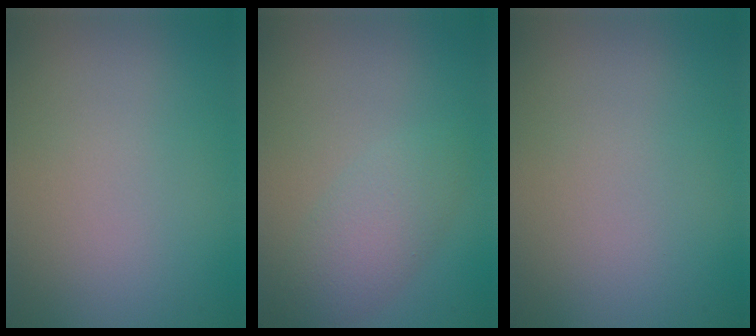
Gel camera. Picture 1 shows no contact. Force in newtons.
{"total": 2.9, "press": 2.9, "slide": 0.0}
{"total": 0.0}